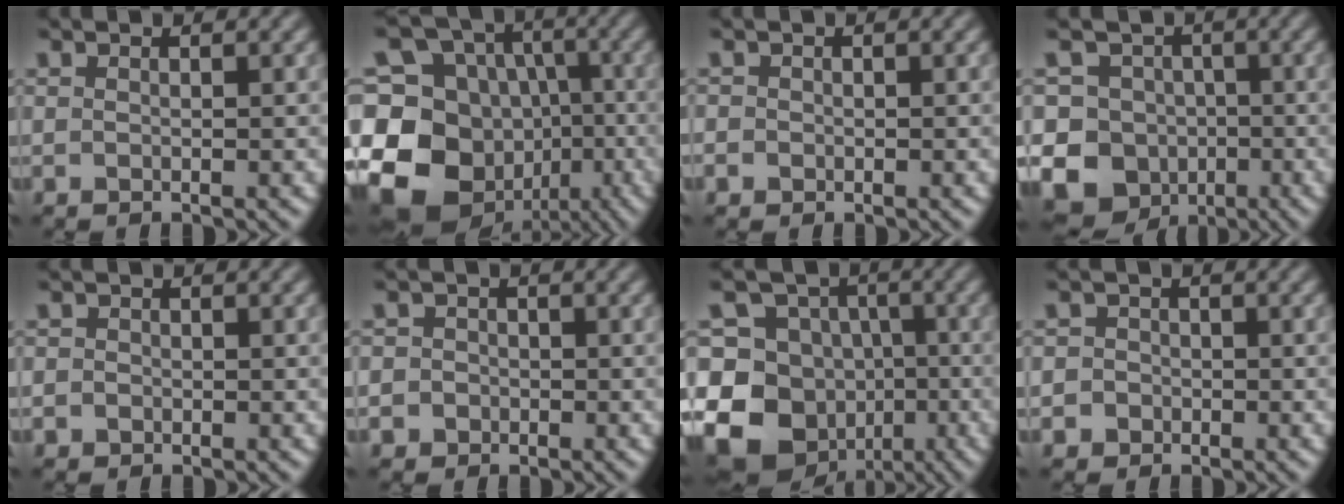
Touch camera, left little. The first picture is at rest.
{"total": 15.7, "force": [-5.0, 13.3, 6.6], "torque": [-0.172, -0.008, -0.091]}
{"total": 0.9, "force": [-0.2, 0.9, 0.2], "torque": [0.006, -0.005, -0.004]}
{"total": 12.7, "force": [-3.5, 11.5, 4.2], "torque": [-0.086, -0.007, -0.084]}
{"total": 1.0, "force": [-0.1, 0.9, 0.2], "torque": [0.006, -0.004, -0.006]}
{"total": 2.9, "force": [-0.5, 2.8, 0.8], "torque": [0.015, 0.014, -0.037]}
{"total": 16.2, "force": [-5.5, 14.4, 5.1], "torque": [-0.134, -0.017, -0.098]}
{"total": 2.4, "force": [-0.4, 2.3, 0.5], "torque": [0.018, 0.014, -0.030]}